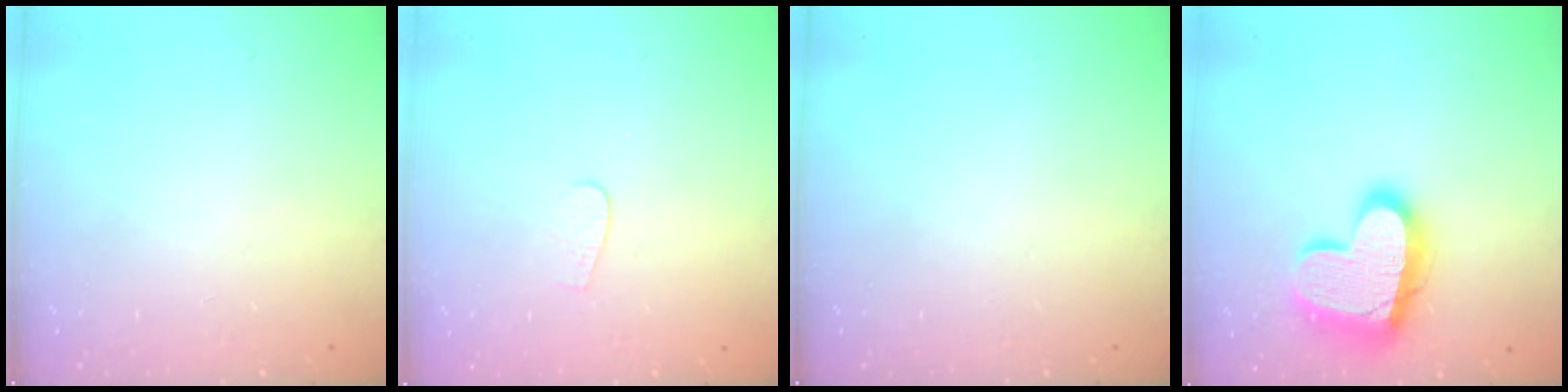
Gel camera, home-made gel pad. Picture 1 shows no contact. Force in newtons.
{"total": 3.5, "press": 3.5, "slide": 0.3}
{"total": 0.0}
{"total": 18.1, "press": 18.1, "slide": 1.6}